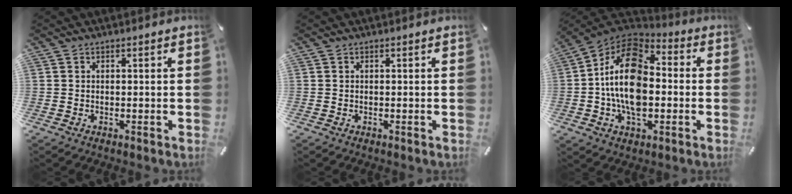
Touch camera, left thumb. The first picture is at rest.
{"total": 0.0}
{"total": 17.9, "force": [-2.2, 11.5, 13.6], "torque": [-0.281, 0.010, -0.049]}